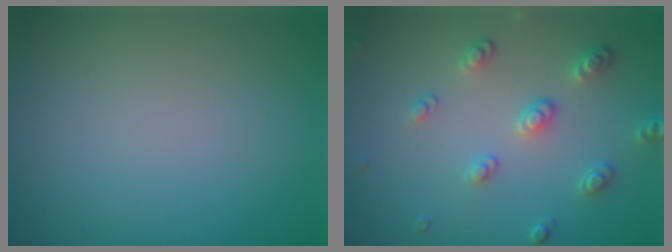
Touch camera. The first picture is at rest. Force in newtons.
{"total": 2.5, "press": 2.5, "slide": 0.4}